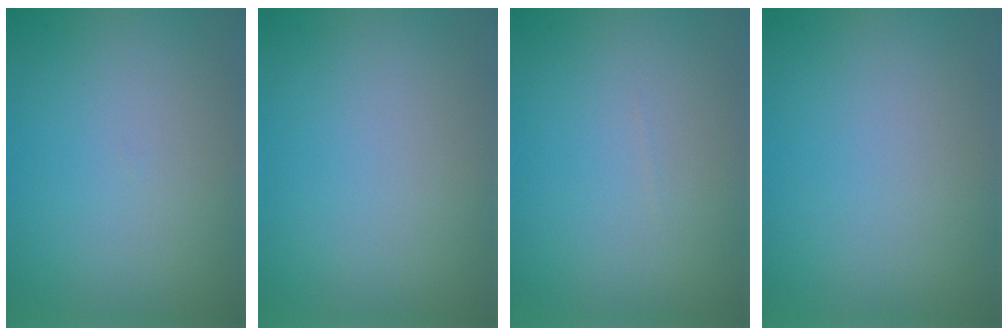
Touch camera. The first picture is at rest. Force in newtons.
{"total": 0.0}
{"total": 0.0}
{"total": 0.0}